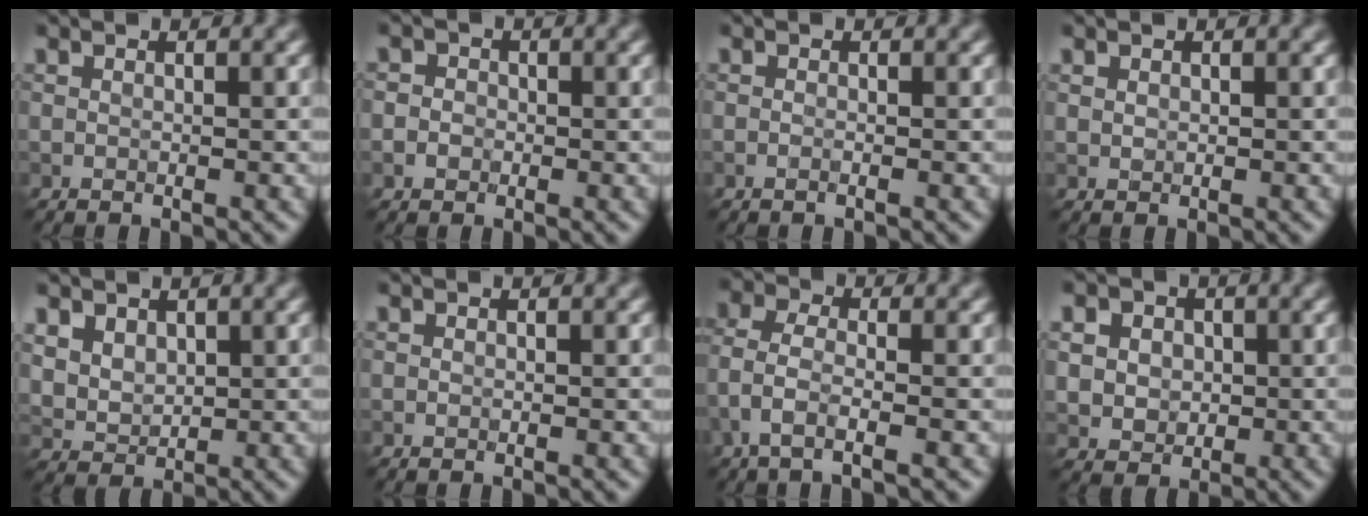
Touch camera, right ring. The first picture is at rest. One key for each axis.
{"total": 2.0, "fx": 0.1, "fy": 1.8, "fz": 0.9, "tx": 0.005, "ty": 0.009, "tz": -0.017}
{"total": 0.5, "fx": -0.2, "fy": 0.1, "fz": 0.5, "tx": -0.009, "ty": -0.006, "tz": -0.005}
{"total": 0.6, "fx": 0.2, "fy": 0.4, "fz": 0.3, "tx": -0.006, "ty": -0.001, "tz": 0.007}
{"total": 3.6, "fx": 1.8, "fy": 2.6, "fz": 1.7, "tx": -0.052, "ty": 0.000, "tz": 0.047}
{"total": 0.0}
{"total": 3.2, "fx": -1.5, "fy": 1.0, "fz": 2.6, "tx": -0.061, "ty": 0.001, "tz": -0.040}
{"total": 6.0, "fx": 2.0, "fy": 4.9, "fz": 2.9, "tx": -0.058, "ty": 0.020, "tz": 0.019}